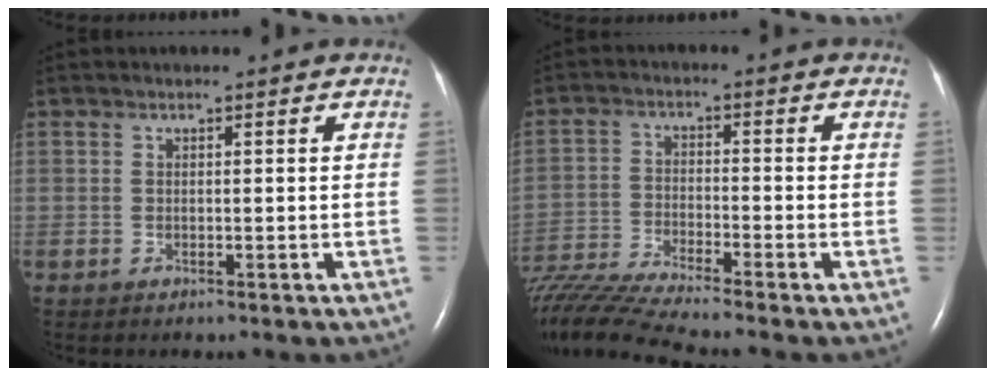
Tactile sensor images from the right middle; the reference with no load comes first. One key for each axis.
{"total": 10.1, "fx": -9.0, "fy": -1.9, "fz": 4.2, "tx": -0.077, "ty": -0.025, "tz": -0.164}